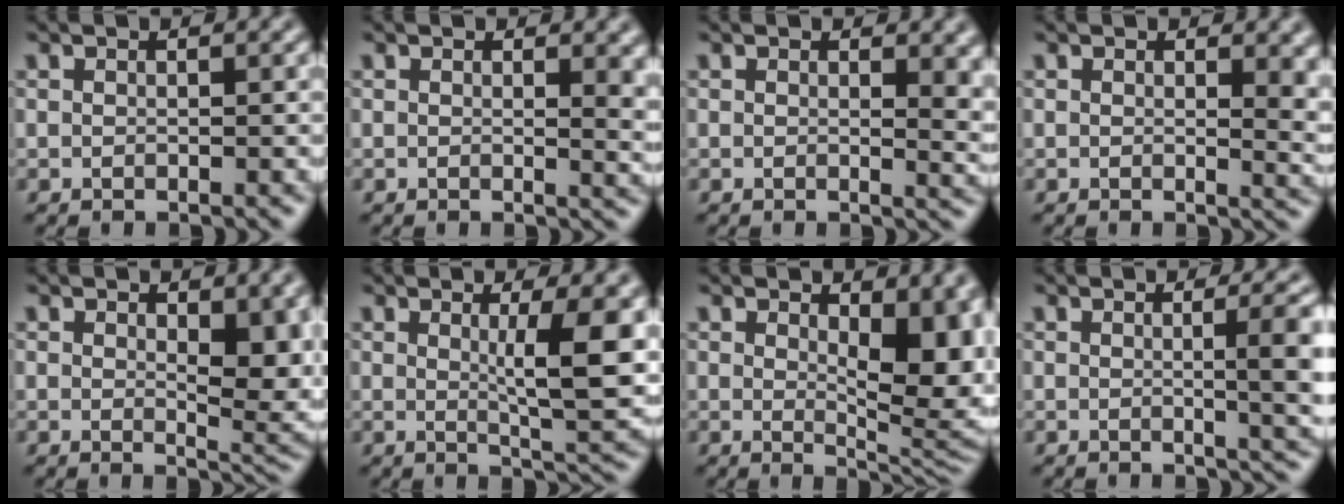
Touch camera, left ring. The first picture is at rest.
{"total": 2.7, "force": [0.7, 1.0, 2.4], "torque": [-0.022, -0.003, 0.010]}
{"total": 3.3, "force": [0.8, 1.5, 2.8], "torque": [-0.024, -0.006, 0.012]}
{"total": 3.6, "force": [0.8, 1.5, 3.1], "torque": [-0.027, -0.008, 0.013]}
{"total": 5.9, "force": [1.0, 2.5, 5.3], "torque": [-0.069, -0.009, 0.023]}
{"total": 6.6, "force": [1.2, 1.4, 6.3], "torque": [-0.085, -0.010, 0.023]}
{"total": 9.0, "force": [1.4, 4.3, 7.8], "torque": [-0.084, -0.008, 0.031]}
{"total": 5.5, "force": [0.2, 1.8, 5.2], "torque": [-0.048, 0.002, 0.002]}